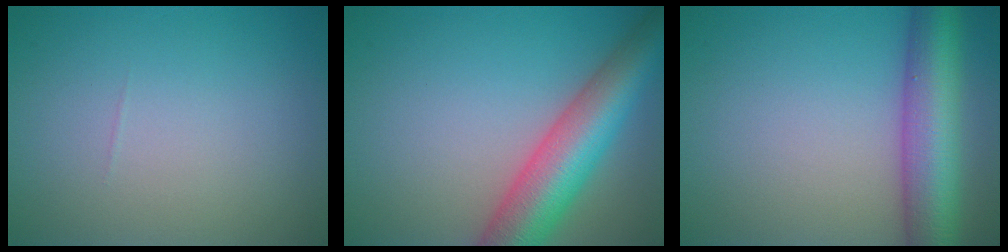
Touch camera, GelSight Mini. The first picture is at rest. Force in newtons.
{"total": 8.8, "press": 8.8, "slide": 0.3}
{"total": 8.0, "press": 8.0, "slide": 0.2}